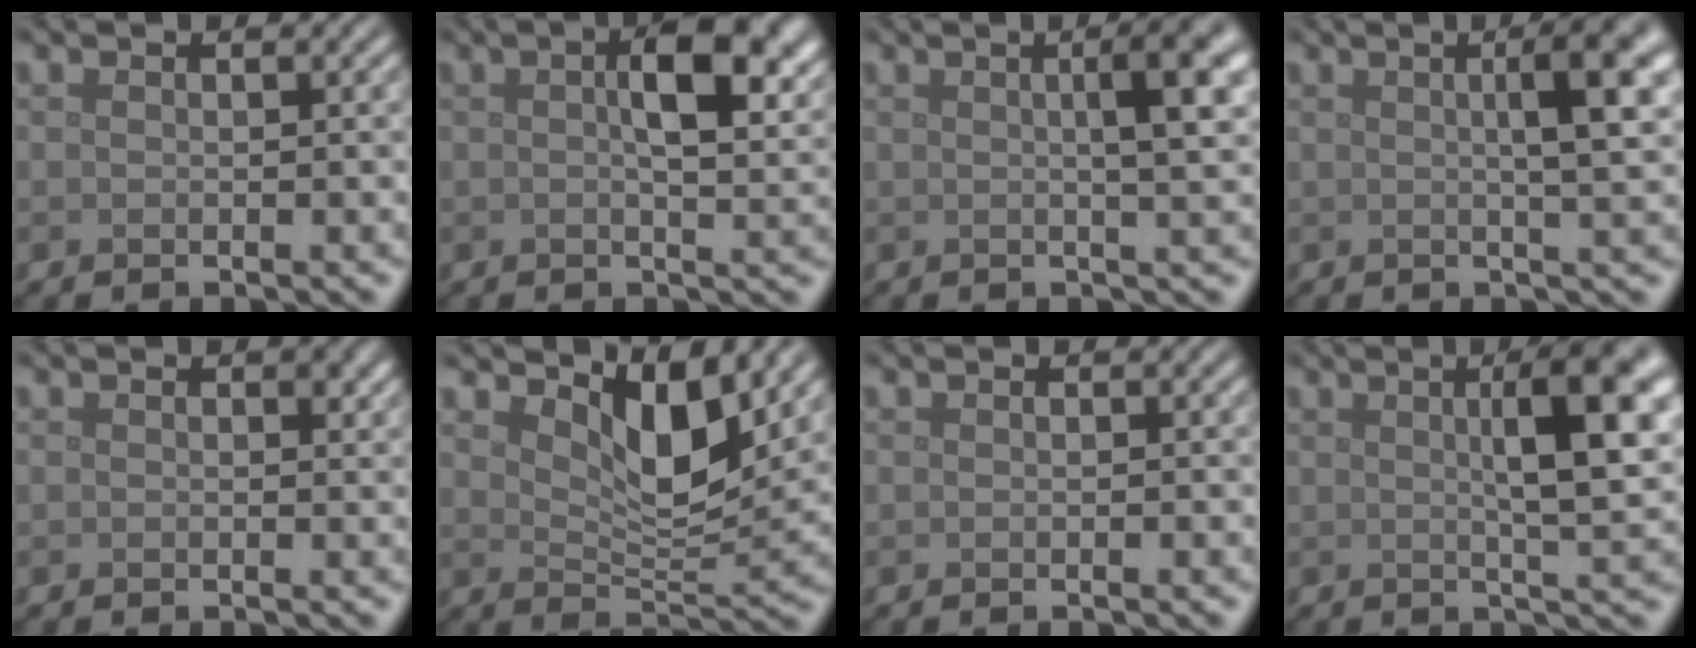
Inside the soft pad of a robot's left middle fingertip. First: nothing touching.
{"total": 7.0, "force": [1.8, 2.5, 6.2], "torque": [-0.084, 0.008, 0.027]}
{"total": 5.5, "force": [1.2, 1.4, 5.2], "torque": [-0.052, 0.017, 0.015]}
{"total": 6.1, "force": [1.4, 1.4, 5.8], "torque": [-0.061, 0.014, 0.018]}
{"total": 0.8, "force": [0.4, 0.4, 0.6], "torque": [-0.005, -0.004, 0.005]}
{"total": 5.3, "force": [3.3, 1.9, 3.7], "torque": [-0.067, -0.015, 0.051]}
{"total": 0.0}
{"total": 7.9, "force": [1.8, 1.8, 7.5], "torque": [-0.085, 0.013, 0.025]}